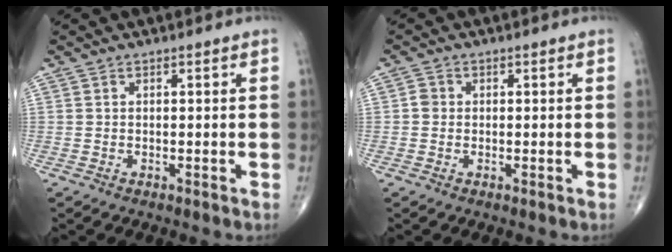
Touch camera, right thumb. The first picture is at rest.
{"total": 1.6, "force": [0.0, 1.5, 0.6], "torque": [-0.003, 0.004, -0.003]}